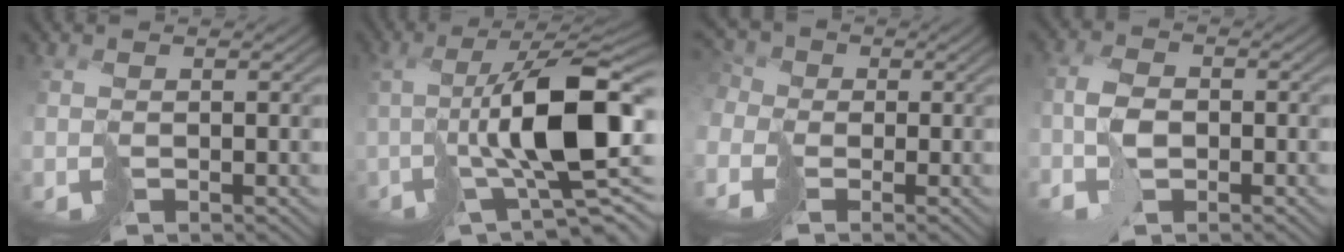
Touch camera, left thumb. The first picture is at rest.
{"total": 12.3, "force": [0.3, 3.8, 11.7], "torque": [-0.190, 0.000, 0.012]}
{"total": 5.9, "force": [-1.4, 4.8, 3.1], "torque": [-0.098, 0.005, -0.030]}
{"total": 3.8, "force": [-1.4, 2.1, 2.9], "torque": [-0.063, 0.006, -0.037]}